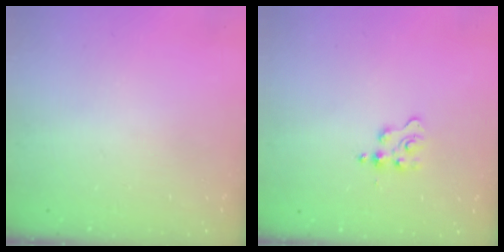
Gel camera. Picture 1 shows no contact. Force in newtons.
{"total": 2.3, "press": 2.3, "slide": 0.4}